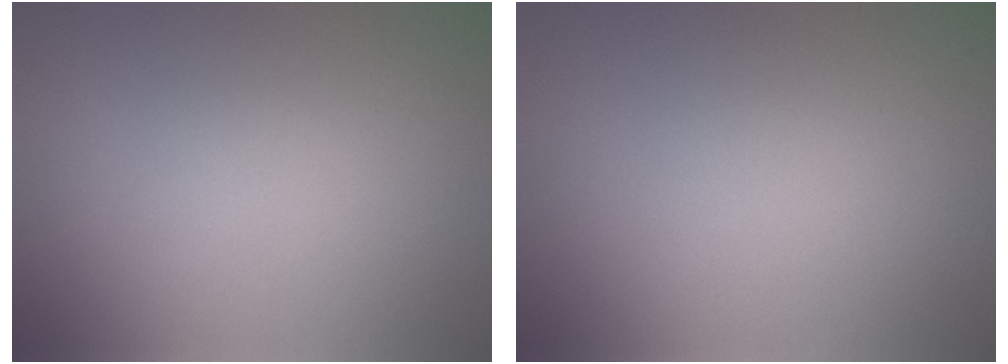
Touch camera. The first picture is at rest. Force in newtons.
{"total": 0.0}